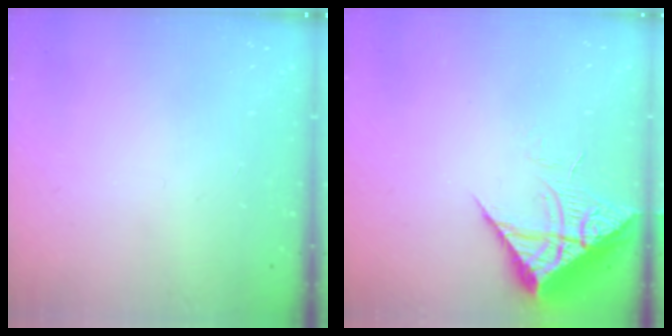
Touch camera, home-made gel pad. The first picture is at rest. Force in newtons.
{"total": 7.7, "press": 7.6, "slide": 0.8}